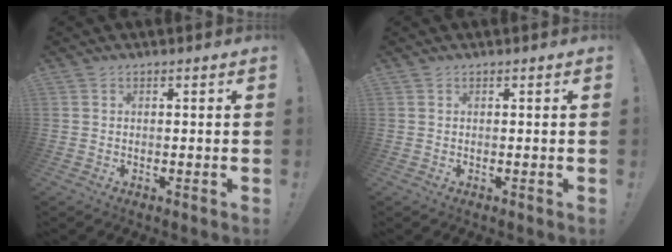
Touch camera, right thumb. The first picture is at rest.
{"total": 0.0}